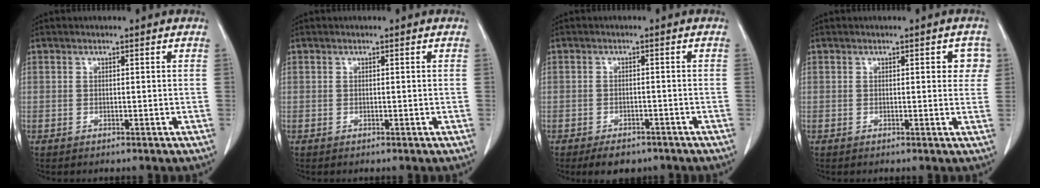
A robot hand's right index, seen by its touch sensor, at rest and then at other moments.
{"total": 0.0}
{"total": 4.4, "force": [-3.4, 2.4, 1.7], "torque": [-0.020, 0.001, -0.046]}
{"total": 3.2, "force": [0.9, 1.4, 2.7], "torque": [-0.019, 0.007, 0.005]}